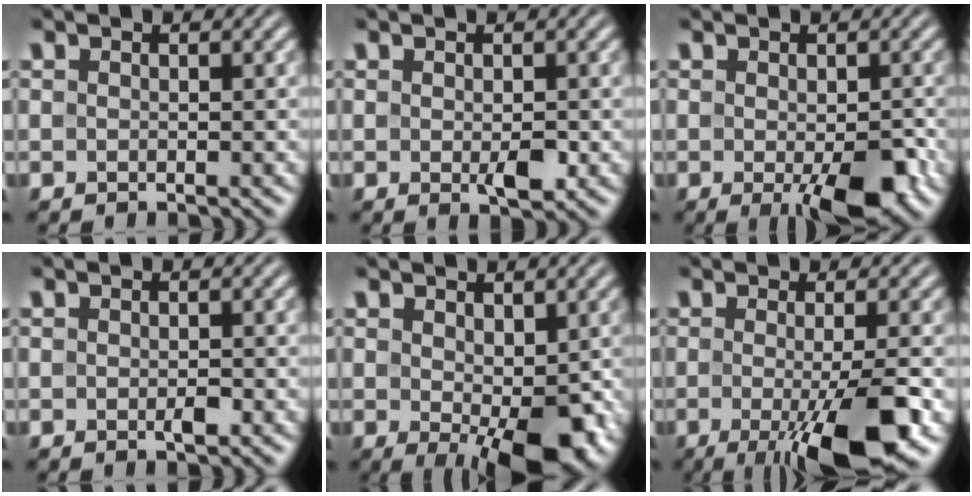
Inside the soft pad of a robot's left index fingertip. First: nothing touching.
{"total": 2.1, "force": [-0.4, 0.9, 1.8], "torque": [-0.030, -0.005, -0.002]}
{"total": 5.8, "force": [-2.0, 2.0, 5.0], "torque": [-0.070, -0.010, -0.030]}
{"total": 0.9, "force": [-0.3, 0.4, 0.8], "torque": [-0.015, 0.000, -0.003]}
{"total": 7.5, "force": [-0.9, 3.6, 6.5], "torque": [-0.100, -0.014, -0.005]}
{"total": 9.3, "force": [-2.6, 2.0, 8.7], "torque": [-0.125, -0.015, -0.037]}